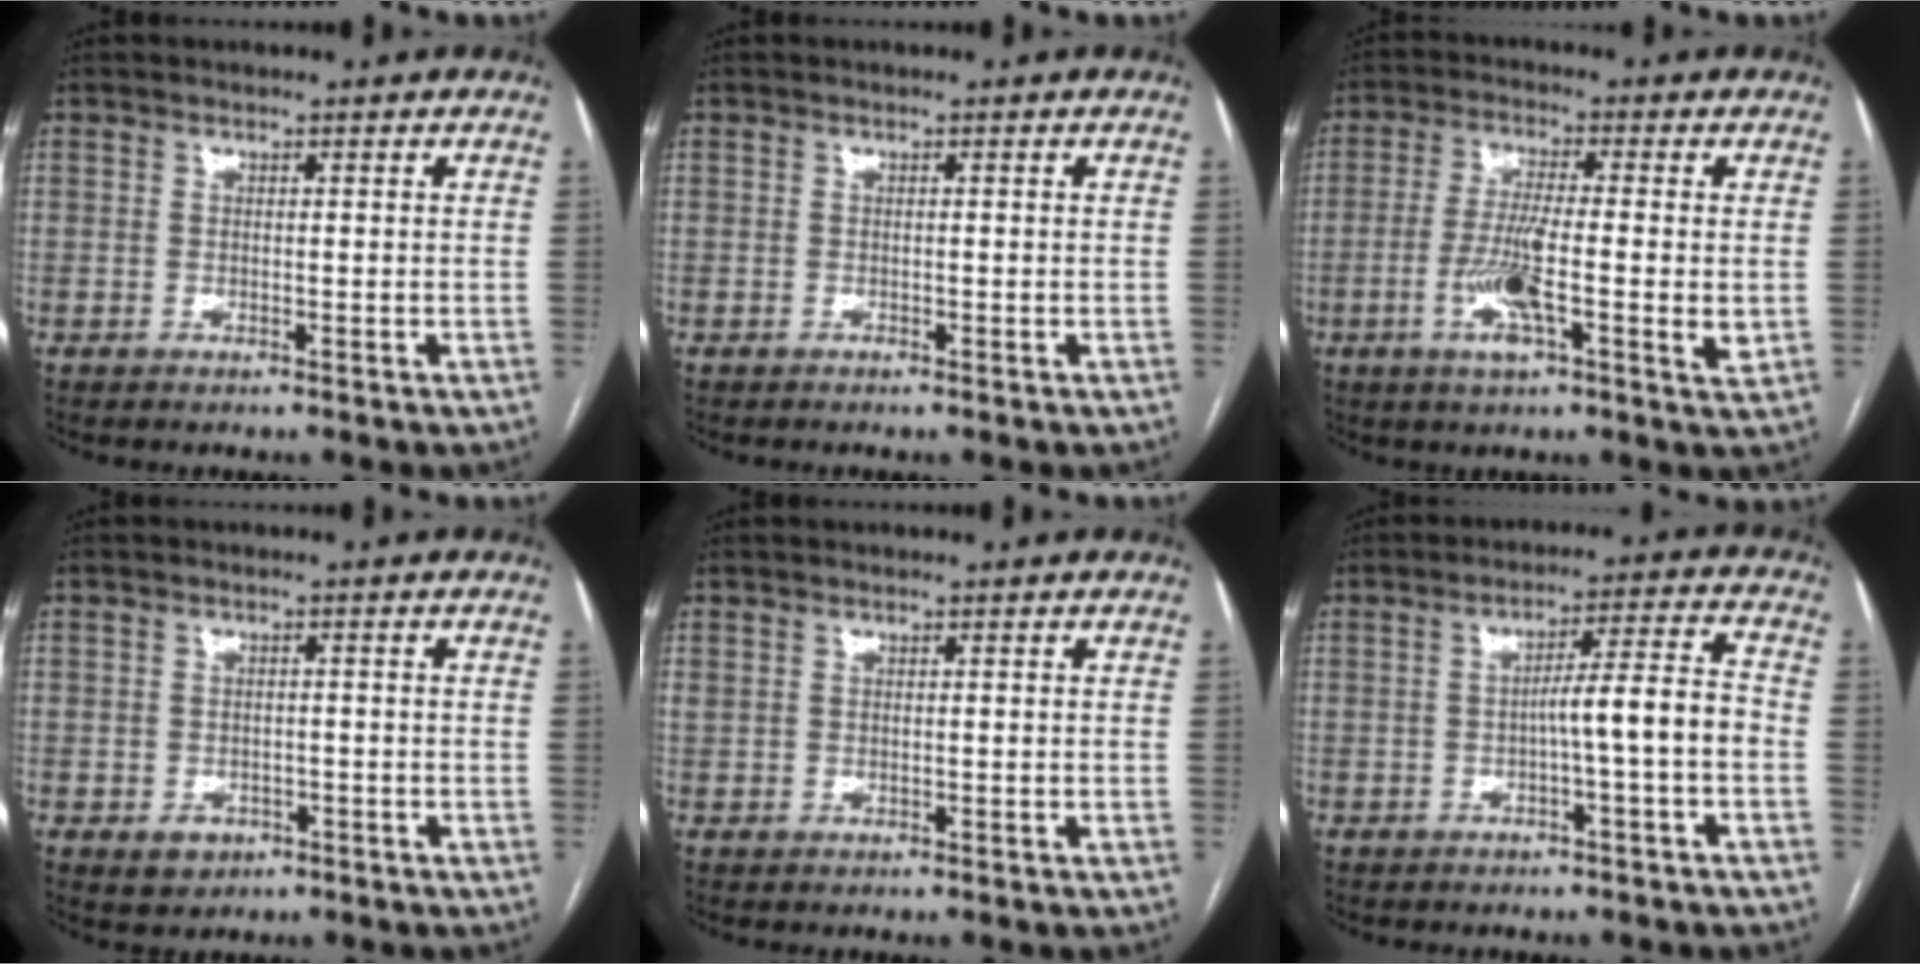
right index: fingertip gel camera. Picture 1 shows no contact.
{"total": 0.0}
{"total": 9.6, "force": [-1.8, 1.1, 9.4], "torque": [-0.174, -0.008, -0.040]}
{"total": 3.1, "force": [-1.3, 2.7, 1.0], "torque": [-0.009, 0.005, -0.008]}
{"total": 0.6, "force": [0.3, 0.4, 0.4], "torque": [-0.015, 0.011, 0.010]}
{"total": 6.7, "force": [-1.9, -0.4, 6.4], "torque": [-0.095, 0.021, -0.026]}